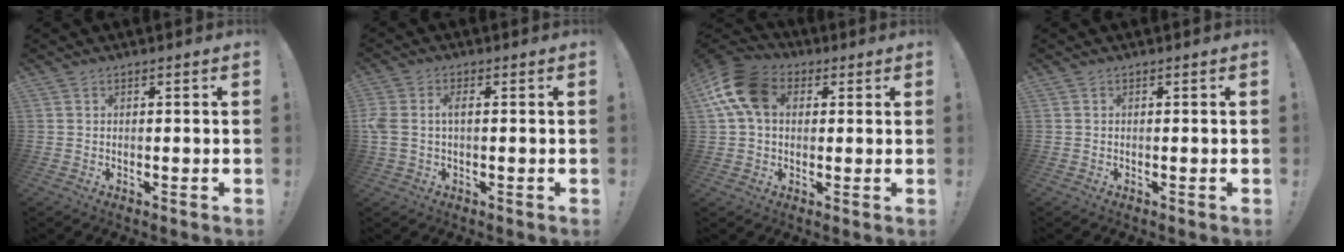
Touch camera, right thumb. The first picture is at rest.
{"total": 4.3, "force": [-0.2, 2.2, 3.6], "torque": [-0.090, 0.004, -0.008]}
{"total": 15.0, "force": [3.9, 10.5, 9.9], "torque": [-0.183, 0.002, 0.079]}
{"total": 0.0}